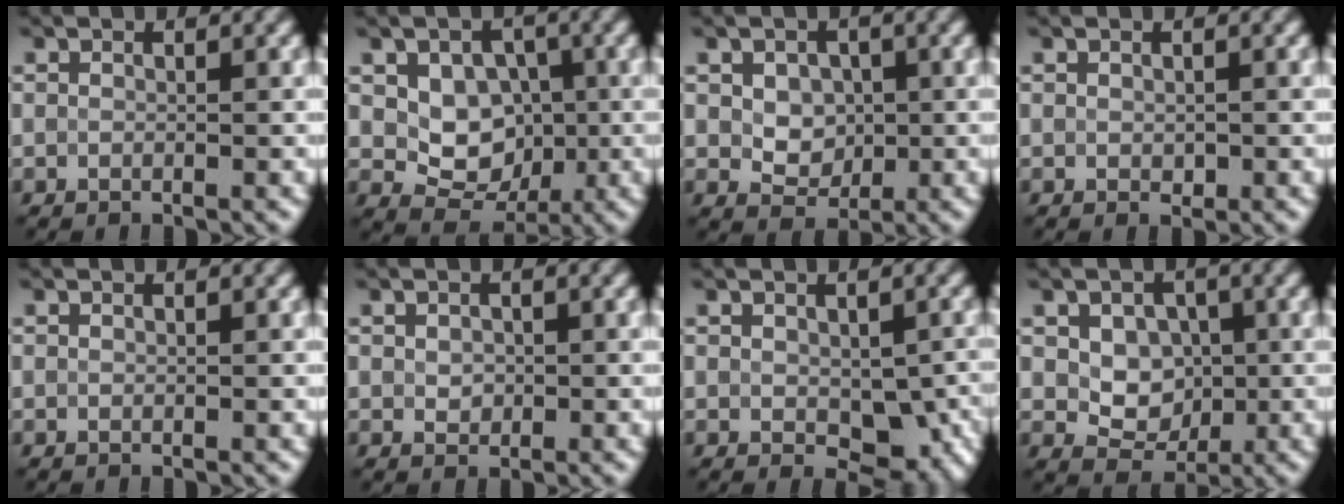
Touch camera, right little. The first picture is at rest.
{"total": 5.3, "force": [0.3, 4.1, 3.4], "torque": [-0.049, -0.006, 0.008]}
{"total": 3.0, "force": [0.3, 2.3, 1.9], "torque": [-0.032, -0.004, 0.007]}
{"total": 0.6, "force": [0.0, 0.4, 0.4], "torque": [-0.004, -0.003, 0.001]}
{"total": 0.0}
{"total": 1.2, "force": [0.1, 0.9, 0.7], "torque": [-0.013, -0.002, 0.003]}
{"total": 6.0, "force": [-1.0, 3.6, 4.7], "torque": [-0.070, -0.019, -0.003]}
{"total": 4.0, "force": [0.3, 3.0, 2.5], "torque": [-0.038, -0.005, 0.006]}